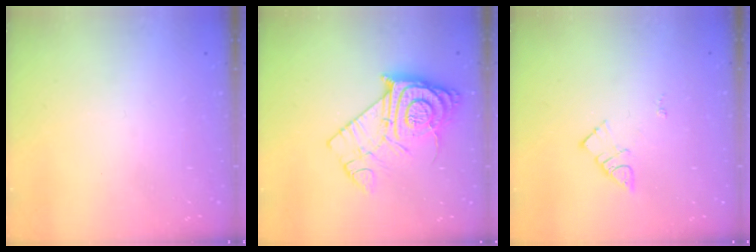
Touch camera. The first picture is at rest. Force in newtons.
{"total": 14.6, "press": 14.5, "slide": 1.4}
{"total": 6.6, "press": 6.6, "slide": 0.7}